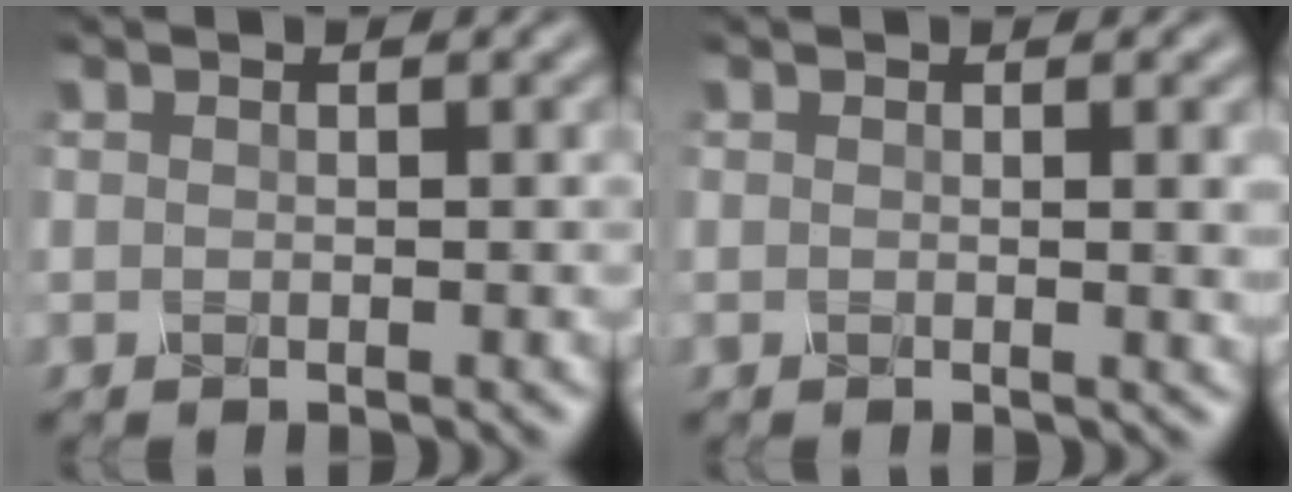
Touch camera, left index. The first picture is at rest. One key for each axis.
{"total": 2.3, "fx": 0.3, "fy": 0.7, "fz": 2.2, "tx": -0.018, "ty": 0.000, "tz": 0.000}